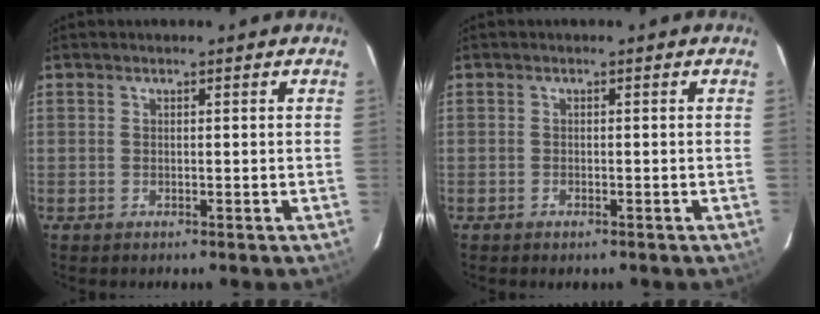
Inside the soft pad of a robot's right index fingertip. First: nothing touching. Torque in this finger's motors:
{"motor_torque": [0.04, -0.10, -0.09, -0.07]}